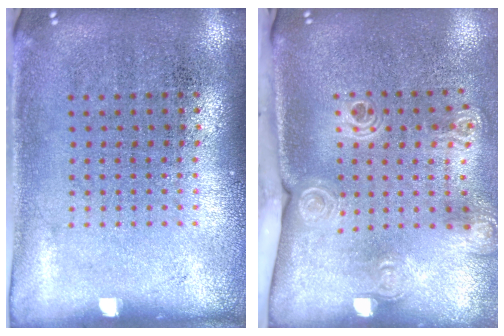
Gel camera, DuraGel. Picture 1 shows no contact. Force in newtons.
{"total": 2.0, "press": 1.5, "slide": 1.4}